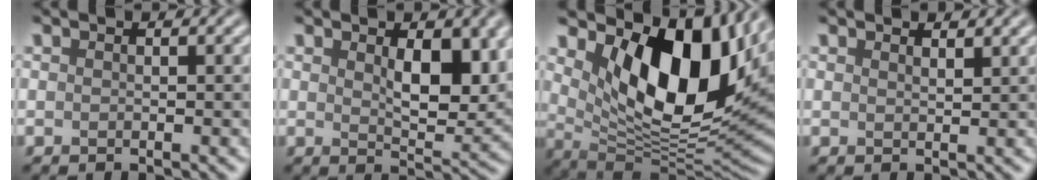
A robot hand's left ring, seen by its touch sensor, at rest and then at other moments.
{"total": 5.5, "force": [1.5, 2.5, 4.7], "torque": [-0.072, -0.009, 0.033]}
{"total": 12.7, "force": [4.4, 6.3, 10.1], "torque": [-0.150, -0.020, 0.083]}
{"total": 1.2, "force": [1.1, 0.2, 0.4], "torque": [-0.006, 0.000, 0.018]}